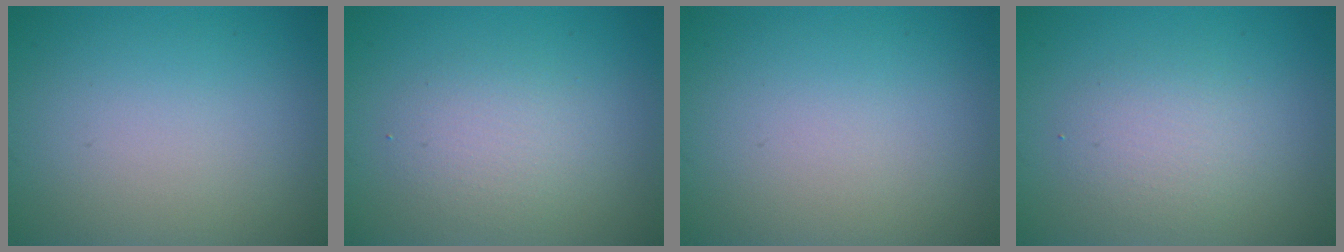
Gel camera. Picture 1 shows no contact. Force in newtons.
{"total": 2.4, "press": 2.4, "slide": 0.2}
{"total": 0.0}
{"total": 2.4, "press": 2.4, "slide": 0.2}